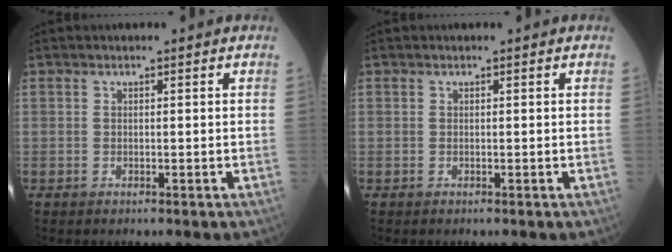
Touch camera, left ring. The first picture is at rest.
{"total": 0.0}